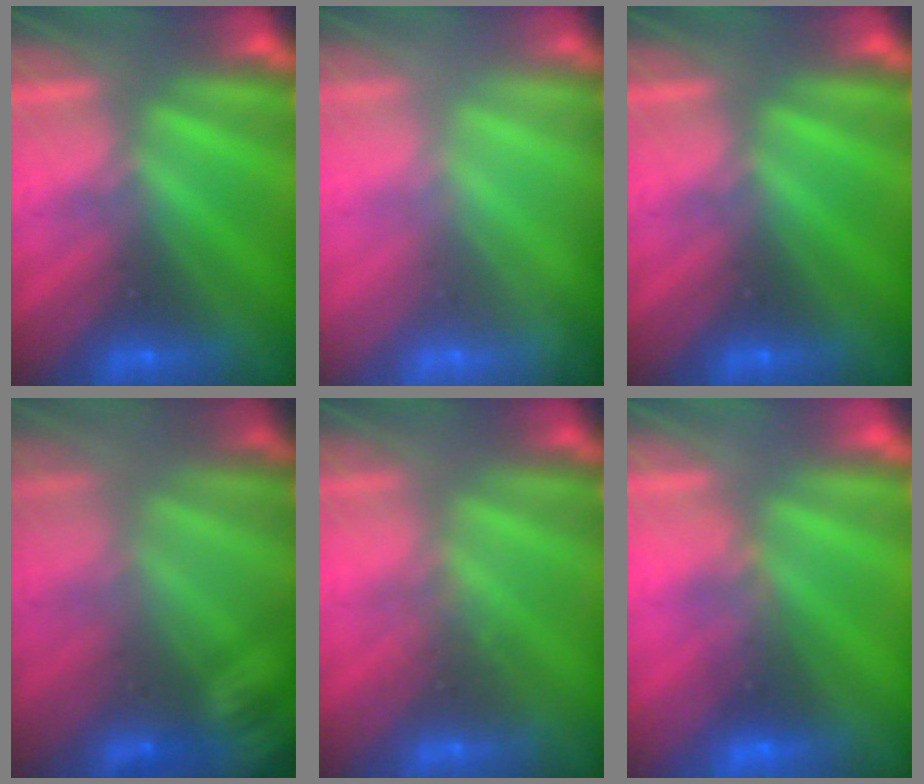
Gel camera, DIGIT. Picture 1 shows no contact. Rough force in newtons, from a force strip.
{"total": 1.3}
{"total": 0.0}
{"total": 3.2}
{"total": 2.2}
{"total": 2.9}